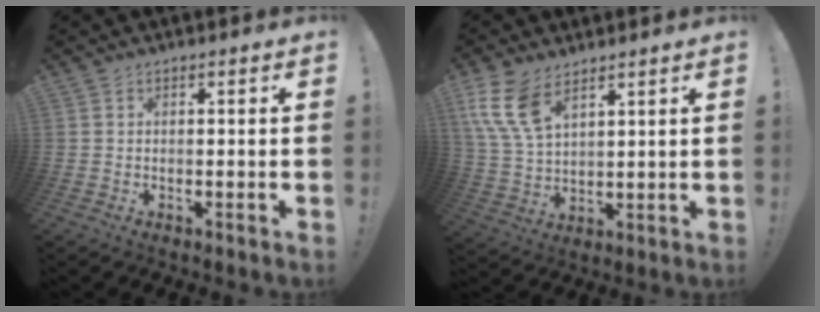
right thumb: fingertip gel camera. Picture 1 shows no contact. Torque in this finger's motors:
{"motor_torque": [1.18, 1.27, 0.55, 0.11, 0.22]}